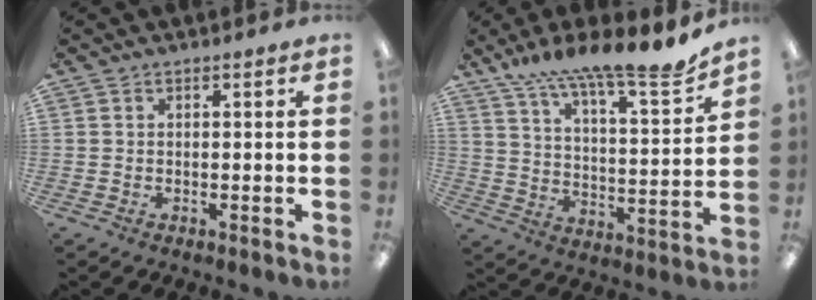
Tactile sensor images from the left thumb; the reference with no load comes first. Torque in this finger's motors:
{"motor_torque": [1.75, 0.05, 1.51, -1.26, 0.12]}